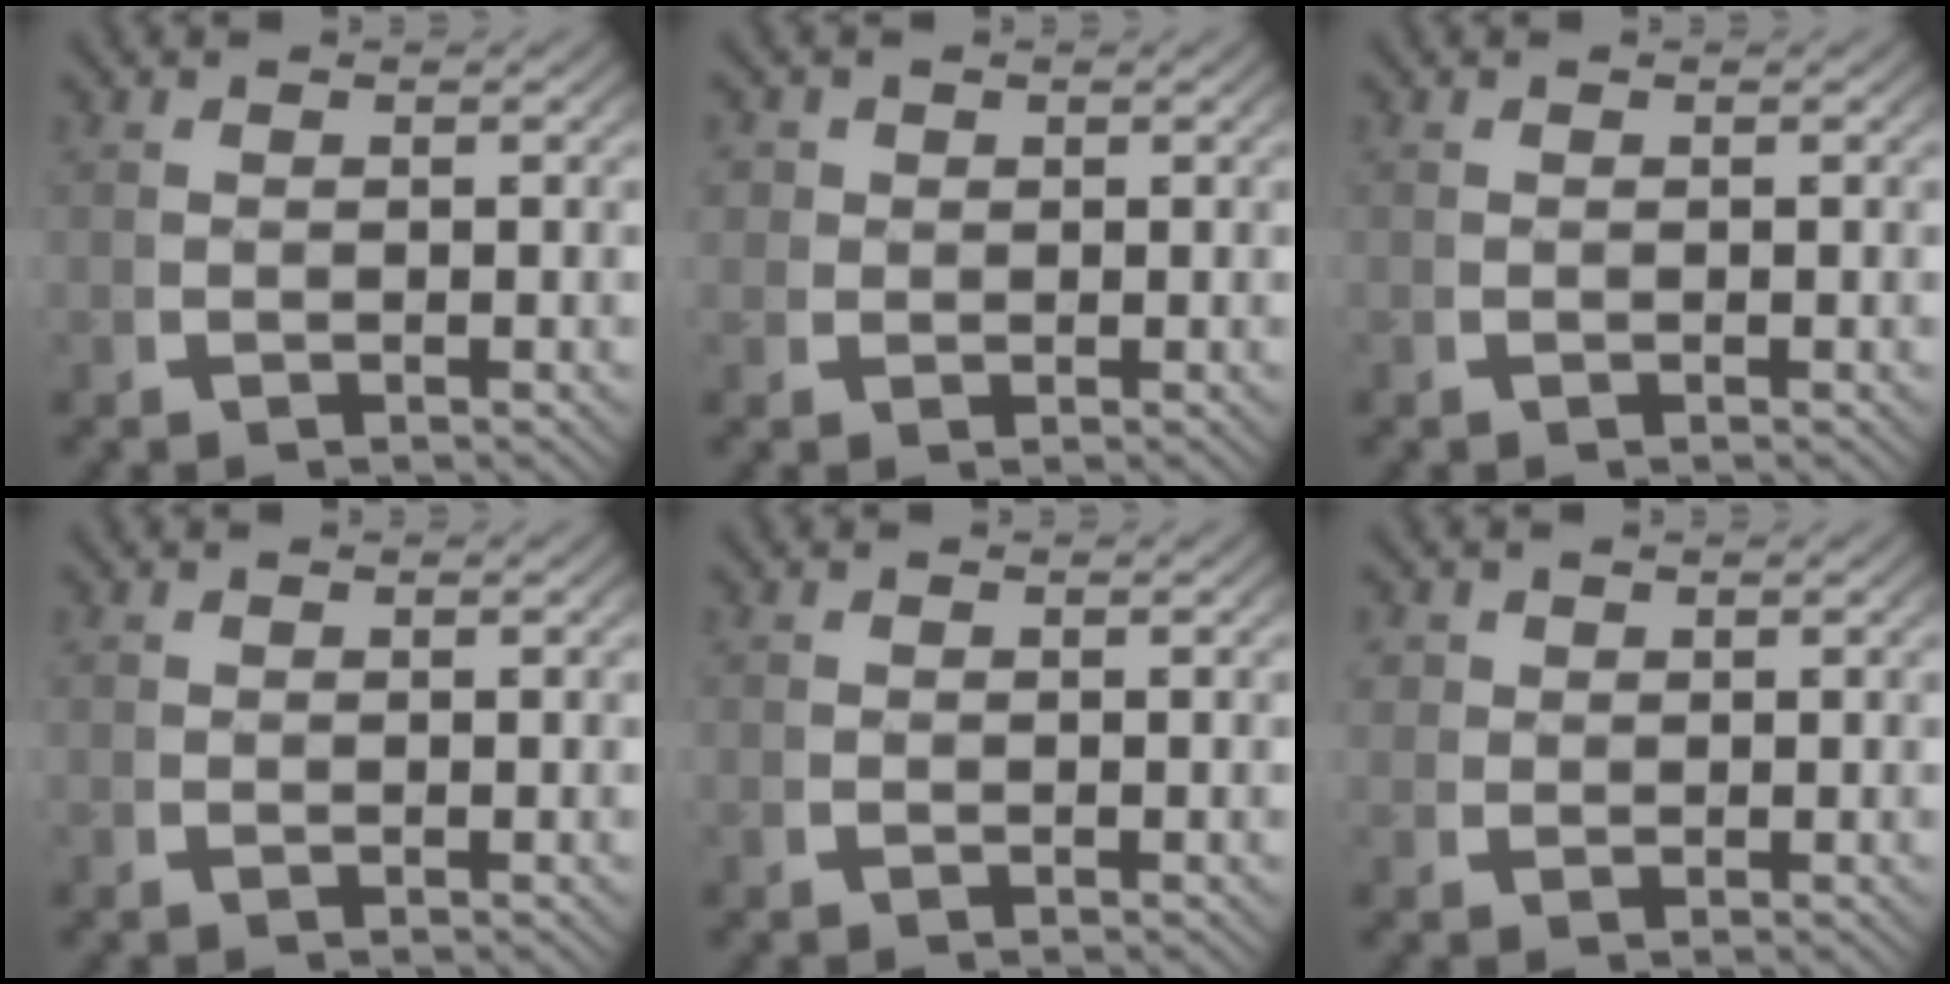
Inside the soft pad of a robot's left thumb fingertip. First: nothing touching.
{"total": 2.6, "force": [0.9, 2.2, 0.9], "torque": [-0.024, -0.008, 0.018]}
{"total": 0.0}
{"total": 0.0}
{"total": 0.0}
{"total": 2.1, "force": [1.0, 1.7, 0.7], "torque": [-0.019, -0.007, 0.023]}